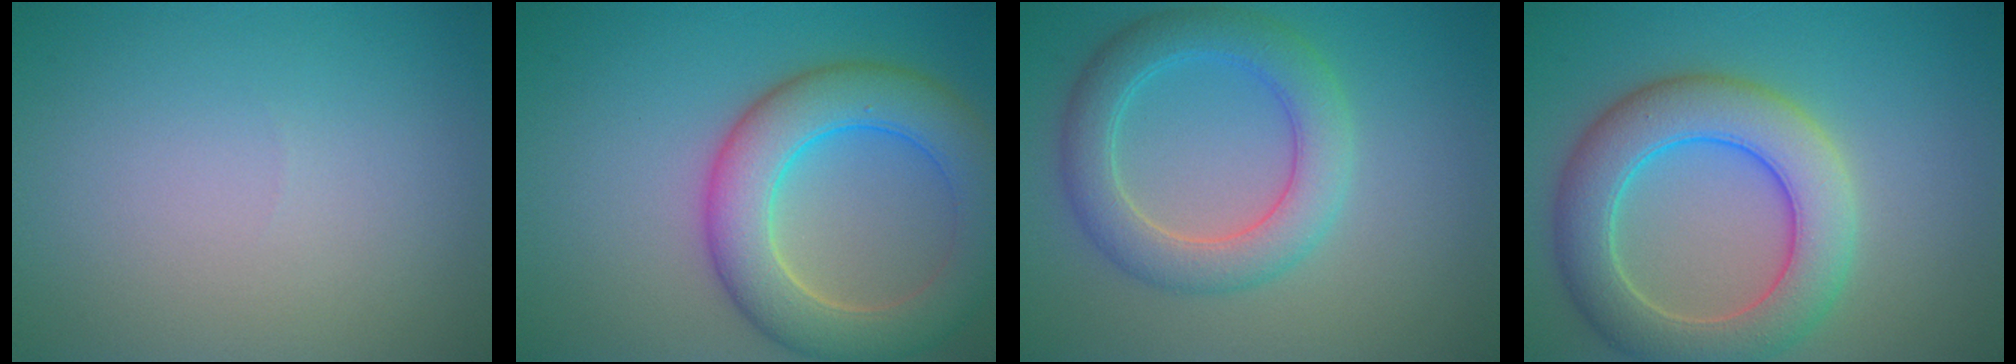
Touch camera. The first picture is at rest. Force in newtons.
{"total": 7.9, "press": 7.9, "slide": 0.4}
{"total": 5.0, "press": 5.0, "slide": 0.5}
{"total": 7.5, "press": 7.5, "slide": 0.4}